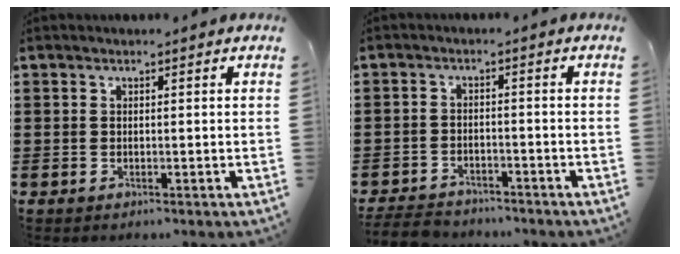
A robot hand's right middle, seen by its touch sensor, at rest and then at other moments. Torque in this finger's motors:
{"motor_torque": [0.08, -0.08, 0.05, 0.00]}